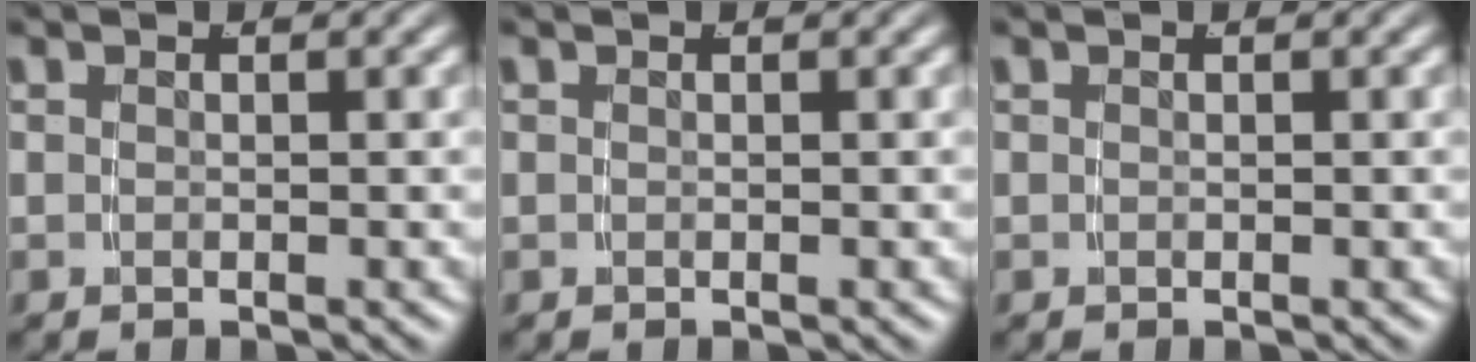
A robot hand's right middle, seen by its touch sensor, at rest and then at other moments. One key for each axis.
{"total": 0.0}
{"total": 0.0}